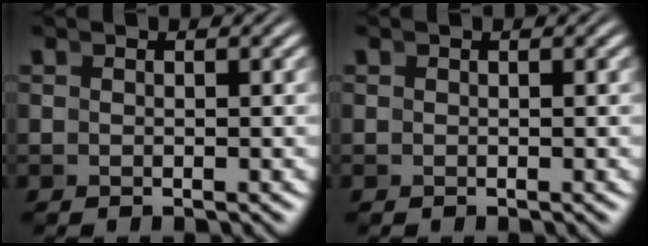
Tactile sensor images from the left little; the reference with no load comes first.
{"total": 0.0}